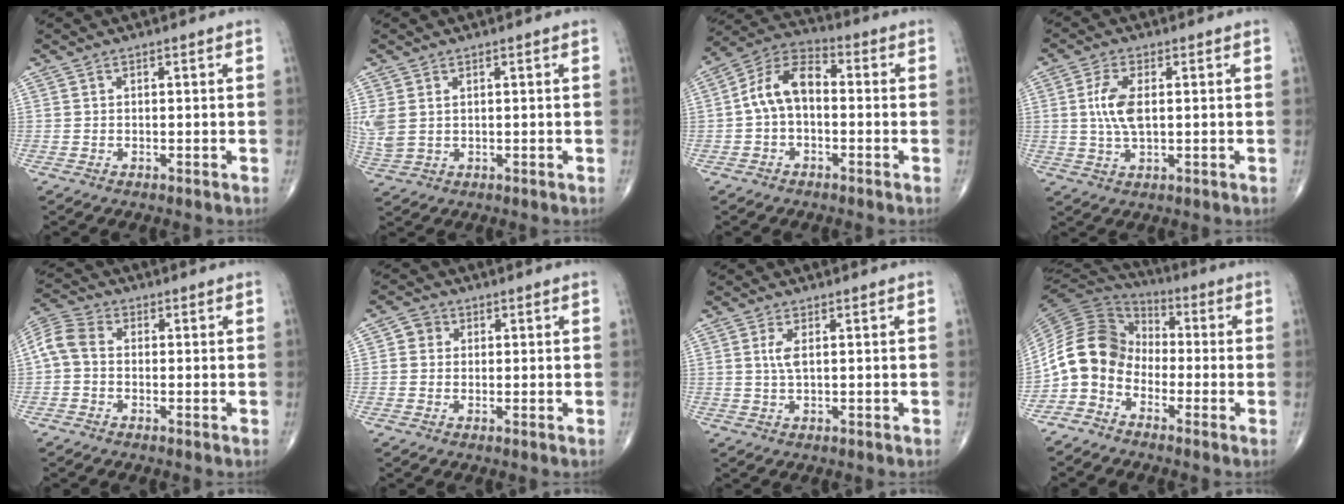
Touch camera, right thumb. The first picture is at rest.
{"total": 4.4, "force": [1.0, 2.9, 3.1], "torque": [-0.088, 0.003, 0.030]}
{"total": 9.7, "force": [-0.4, 6.0, 7.6], "torque": [-0.132, 0.035, -0.022]}
{"total": 6.5, "force": [0.7, 2.9, 5.8], "torque": [-0.127, -0.003, 0.013]}
{"total": 6.0, "force": [-0.3, 4.2, 4.2], "torque": [-0.087, 0.019, -0.019]}
{"total": 2.8, "force": [0.5, 2.6, 0.9], "torque": [0.002, 0.004, 0.002]}
{"total": 2.5, "force": [0.6, 0.6, 2.3], "torque": [-0.059, -0.001, 0.016]}
{"total": 11.7, "force": [-3.9, 9.1, 6.3], "torque": [-0.113, 0.063, -0.097]}